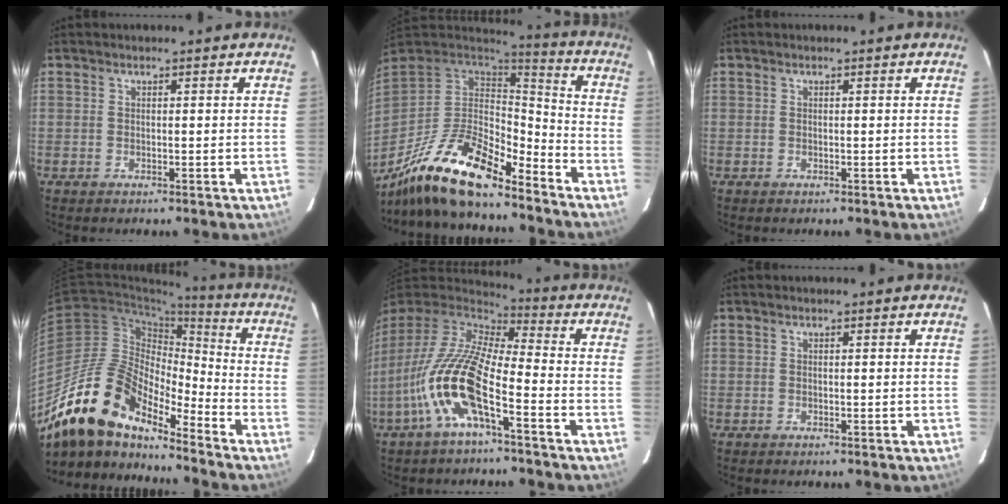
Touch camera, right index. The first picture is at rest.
{"total": 19.8, "force": [-14.9, 5.8, 11.7], "torque": [-0.238, -0.022, -0.275]}
{"total": 0.0}
{"total": 18.2, "force": [-14.7, 5.7, 9.1], "torque": [-0.162, -0.007, -0.286]}
{"total": 16.1, "force": [-6.8, 4.5, 13.9], "torque": [-0.280, -0.017, -0.139]}
{"total": 0.0}